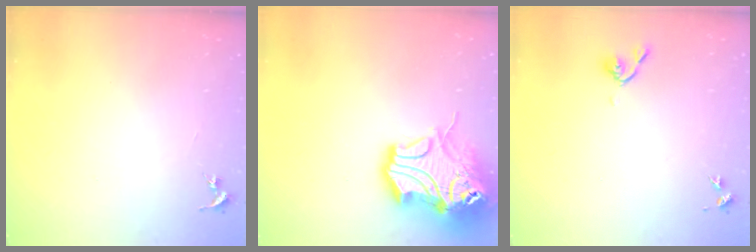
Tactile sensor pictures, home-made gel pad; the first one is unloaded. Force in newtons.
{"total": 19.2, "press": 19.0, "slide": 2.7}
{"total": 5.1, "press": 5.0, "slide": 0.8}